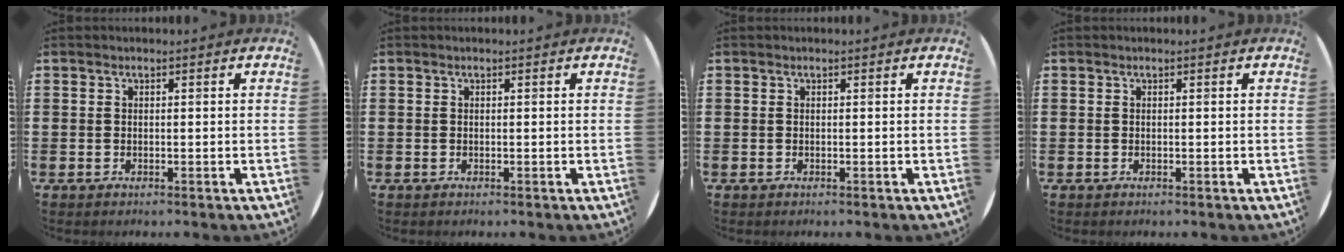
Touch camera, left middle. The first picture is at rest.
{"total": 0.0}
{"total": 0.0}
{"total": 0.0}